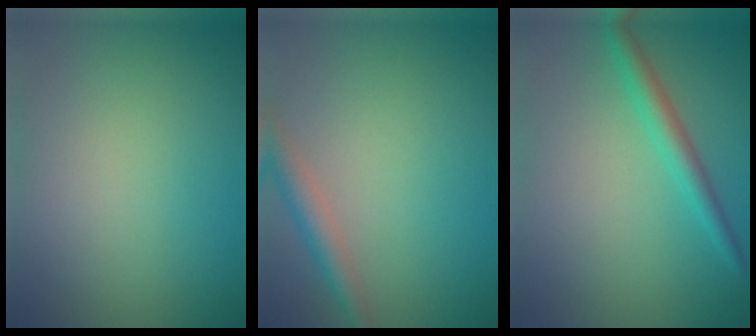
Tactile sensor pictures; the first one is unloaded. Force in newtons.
{"total": 2.6, "press": 2.6, "slide": 0.1}
{"total": 2.3, "press": 2.3, "slide": 0.1}